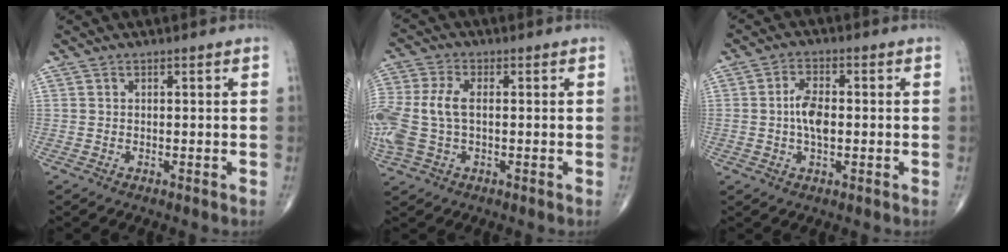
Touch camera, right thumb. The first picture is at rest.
{"total": 12.1, "force": [-0.3, 7.2, 9.7], "torque": [-0.260, 0.014, -0.003]}
{"total": 5.6, "force": [-0.3, 2.8, 4.9], "torque": [-0.094, 0.006, -0.010]}